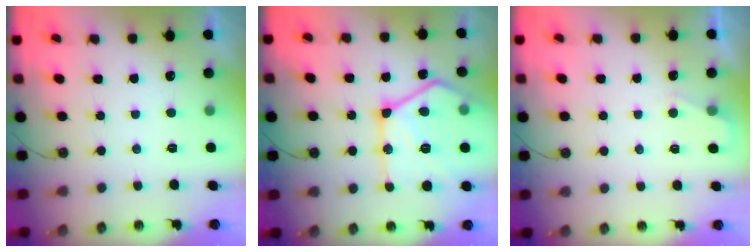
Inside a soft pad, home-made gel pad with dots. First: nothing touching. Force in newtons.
{"total": 24.1, "press": 24.0, "slide": 1.9}
{"total": 2.4, "press": 2.4, "slide": 0.4}